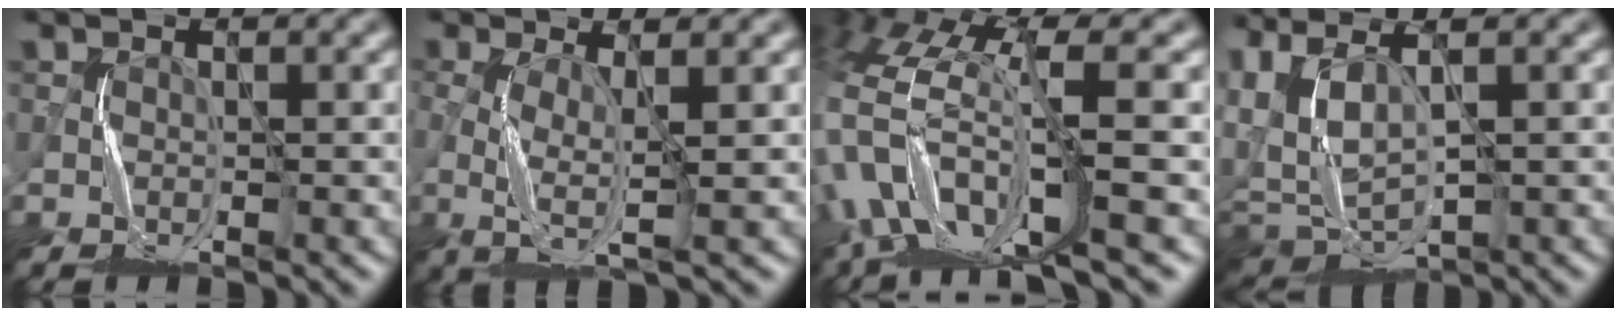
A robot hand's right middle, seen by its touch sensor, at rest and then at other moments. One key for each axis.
{"total": 2.9, "fx": -0.6, "fy": 0.5, "fz": 2.8, "tx": -0.069, "ty": -0.005, "tz": -0.011}
{"total": 10.6, "fx": -3.3, "fy": 3.8, "fz": 9.3, "tx": -0.215, "ty": -0.005, "tz": -0.039}
{"total": 5.2, "fx": 0.5, "fy": 2.9, "fz": 4.3, "tx": -0.111, "ty": -0.001, "tz": 0.013}